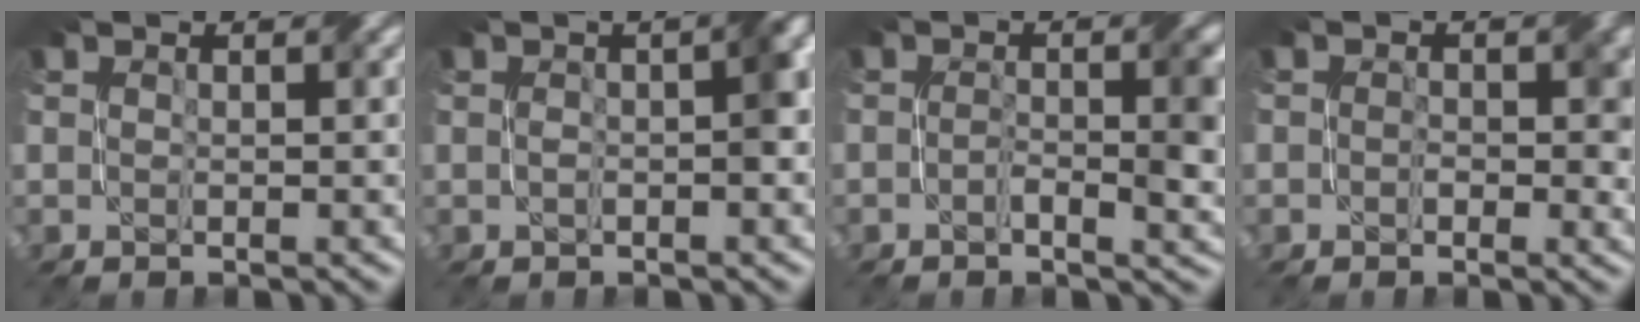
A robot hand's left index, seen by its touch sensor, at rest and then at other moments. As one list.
[{"total": 2.9, "force": [-0.3, 0.8, 2.8], "torque": [-0.045, 0.013, -0.004]}, {"total": 3.9, "force": [-0.6, 1.2, 3.7], "torque": [-0.063, -0.003, -0.011]}, {"total": 3.3, "force": [0.1, 2.2, 2.5], "torque": [-0.023, -0.002, -0.005]}]